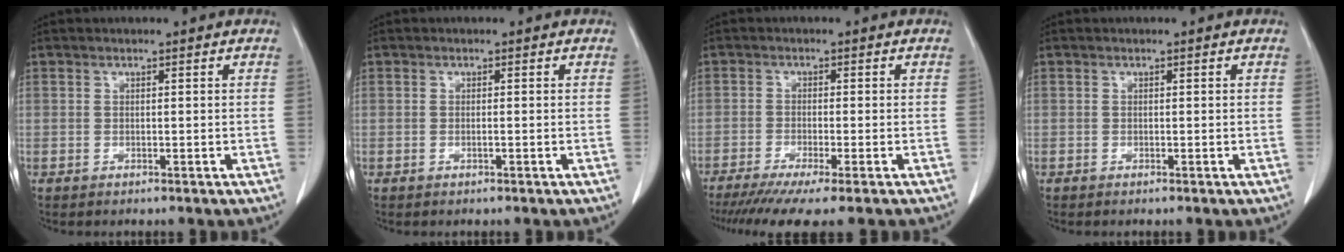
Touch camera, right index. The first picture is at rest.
{"total": 0.7, "force": [-0.2, 0.2, 0.7], "torque": [-0.016, 0.000, -0.002]}
{"total": 10.1, "force": [-7.5, 0.9, 6.7], "torque": [-0.107, -0.016, -0.115]}
{"total": 0.0}